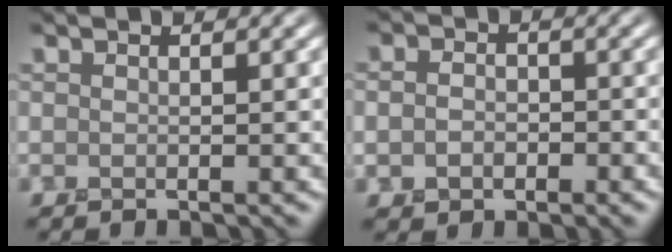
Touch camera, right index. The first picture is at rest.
{"total": 2.3, "force": [-0.5, 1.8, 1.3], "torque": [-0.023, -0.002, -0.015]}